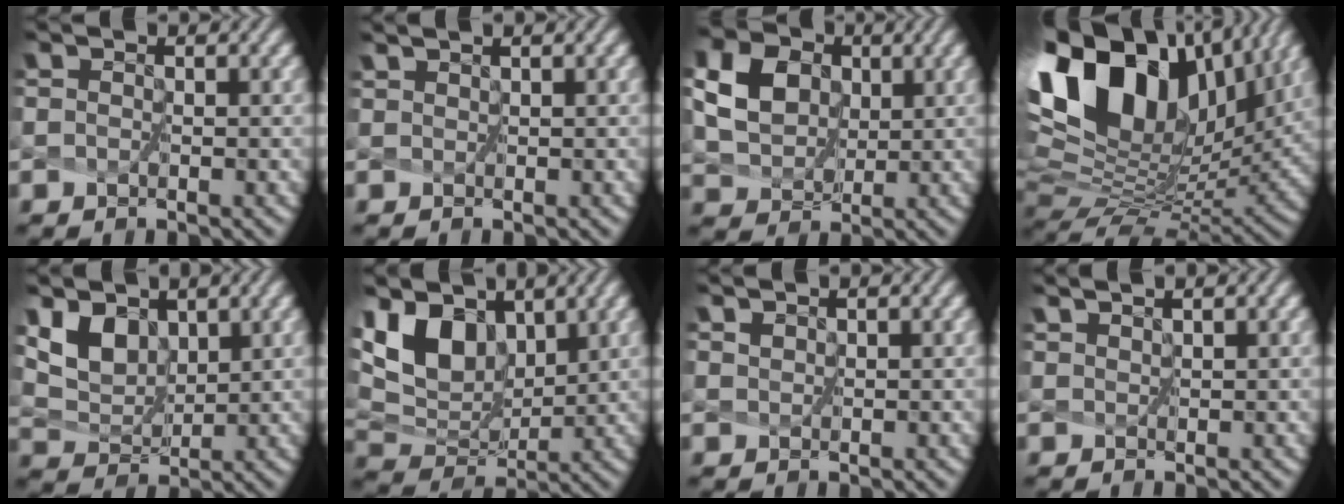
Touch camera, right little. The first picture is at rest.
{"total": 0.8, "force": [0.7, 0.1, 0.3], "torque": [-0.012, 0.002, 0.014]}
{"total": 8.5, "force": [3.3, 6.6, 4.3], "torque": [-0.116, 0.024, 0.070]}
{"total": 15.6, "force": [7.4, 8.4, 10.8], "torque": [-0.235, 0.035, 0.139]}
{"total": 4.8, "force": [3.4, 2.6, 2.2], "torque": [-0.069, -0.014, 0.079]}
{"total": 7.9, "force": [4.2, 4.6, 4.9], "torque": [-0.120, 0.009, 0.074]}
{"total": 1.4, "force": [1.2, 0.6, 0.5], "torque": [-0.019, 0.004, 0.018]}
{"total": 1.0, "force": [1.0, 0.0, 0.2], "torque": [-0.011, 0.004, 0.021]}